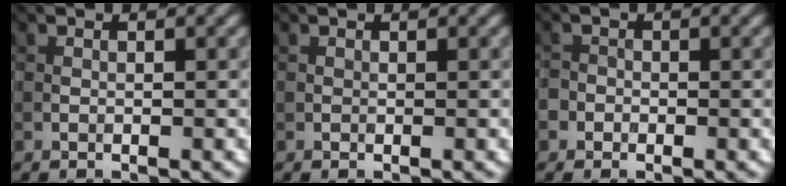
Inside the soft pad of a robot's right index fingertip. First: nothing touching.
{"total": 0.0}
{"total": 1.7, "force": [-0.8, 1.5, 0.1], "torque": [0.013, 0.006, -0.019]}